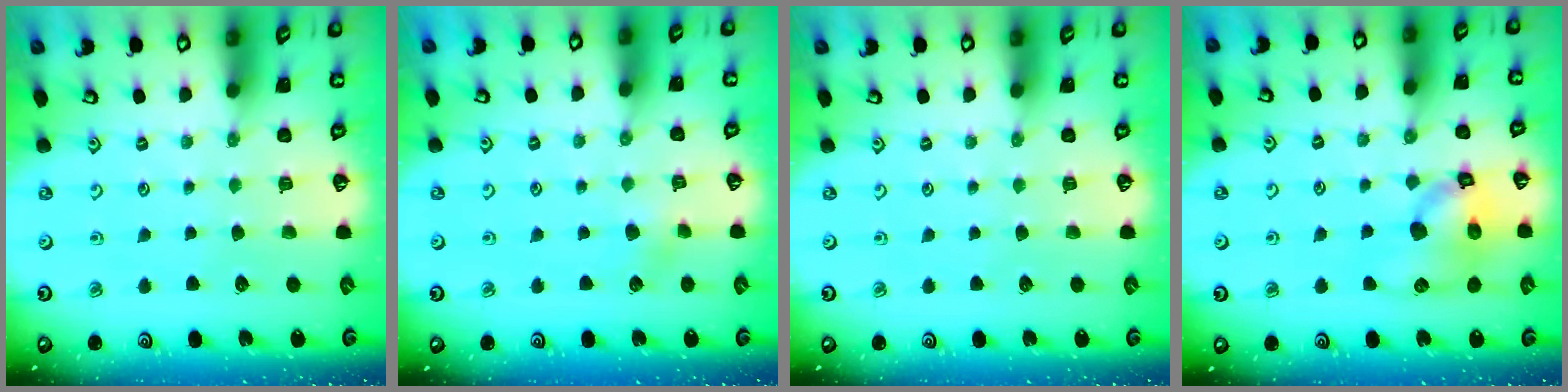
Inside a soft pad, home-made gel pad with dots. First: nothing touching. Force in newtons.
{"total": 2.2, "press": 2.2, "slide": 0.3}
{"total": 0.0}
{"total": 12.5, "press": 12.4, "slide": 1.6}